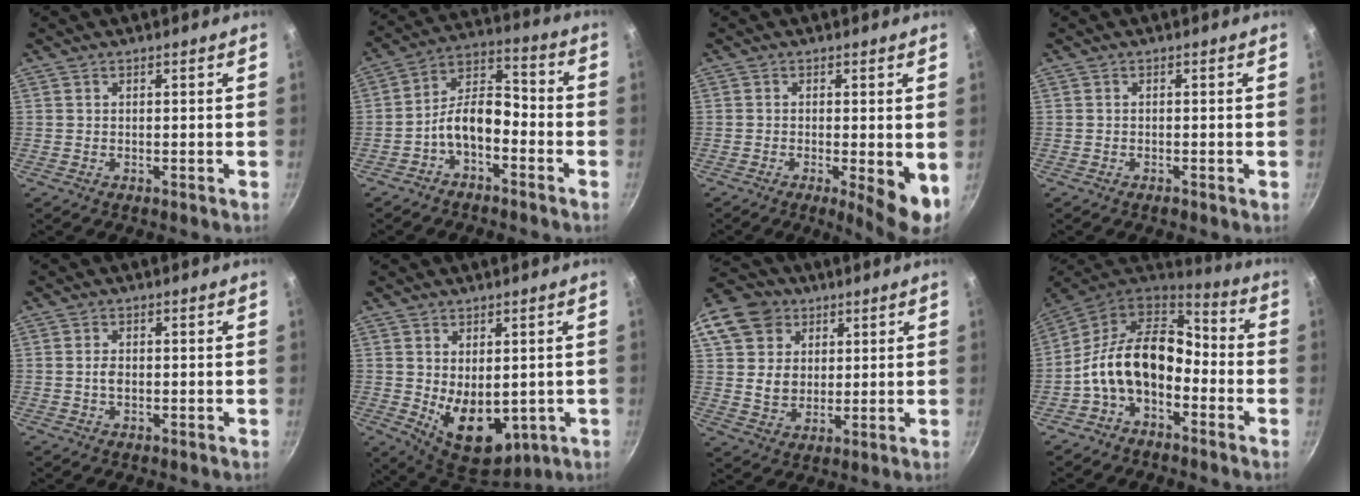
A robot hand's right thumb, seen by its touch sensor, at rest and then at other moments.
{"total": 9.3, "force": [-4.1, 5.0, 6.6], "torque": [-0.105, 0.061, -0.084]}
{"total": 6.9, "force": [-1.4, 1.7, 6.6], "torque": [-0.087, -0.011, -0.015]}
{"total": 0.7, "force": [-0.5, 0.2, 0.5], "torque": [-0.011, 0.004, -0.009]}
{"total": 1.9, "force": [-0.2, 1.2, 1.5], "torque": [-0.027, 0.005, -0.005]}
{"total": 11.9, "force": [-1.0, 7.6, 9.1], "torque": [-0.111, -0.023, 0.011]}
{"total": 15.7, "force": [6.5, 12.7, 6.7], "torque": [-0.123, 0.007, 0.119]}
{"total": 15.6, "force": [-3.6, 10.2, 11.2], "torque": [-0.172, 0.056, -0.083]}